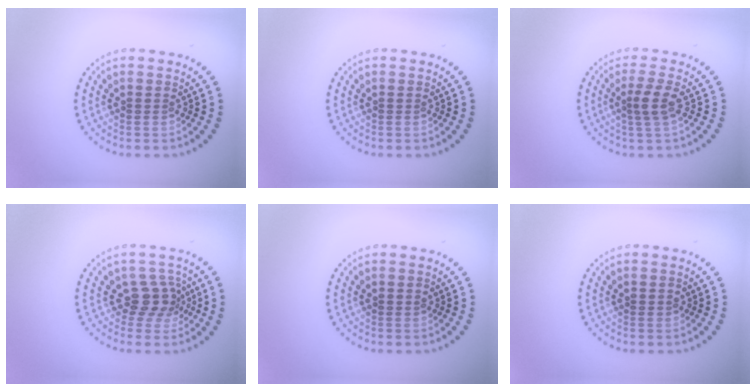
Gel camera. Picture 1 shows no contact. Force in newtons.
{"total": 0.0}
{"total": 1.9, "press": 1.7, "slide": 1.0}
{"total": 2.7, "press": 2.1, "slide": 1.8}
{"total": 0.5, "press": 0.5, "slide": 0.2}
{"total": 0.7, "press": 0.7, "slide": 0.2}